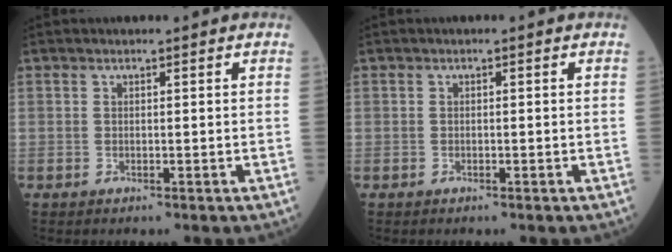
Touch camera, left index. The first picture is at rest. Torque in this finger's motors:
{"motor_torque": [0.00, 0.00, 0.01, 0.00]}